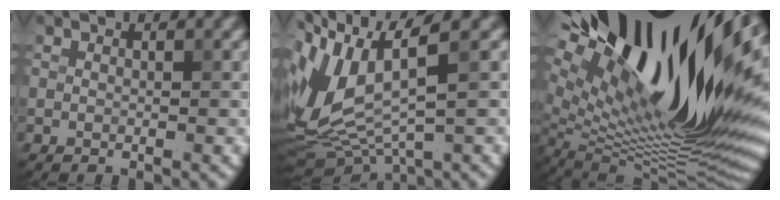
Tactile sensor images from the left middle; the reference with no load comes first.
{"total": 8.7, "force": [1.1, 3.4, 7.9], "torque": [-0.175, -0.003, 0.030]}
{"total": 20.6, "force": [10.0, 7.0, 16.6], "torque": [-0.279, 0.034, 0.171]}